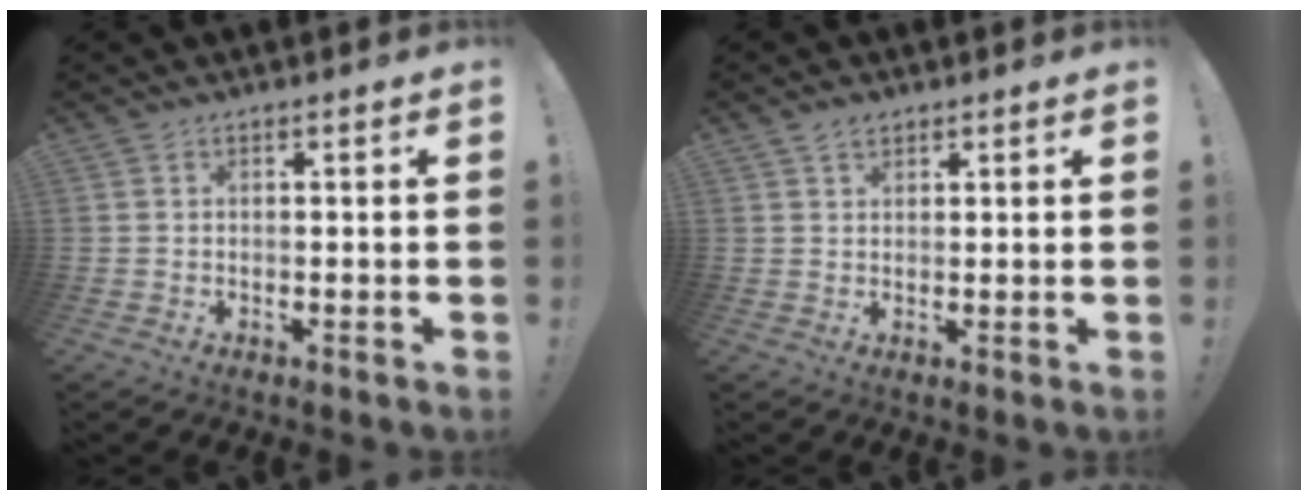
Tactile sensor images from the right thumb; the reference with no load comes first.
{"total": 2.2, "force": [1.6, 1.3, 0.7], "torque": [-0.008, -0.006, 0.029]}